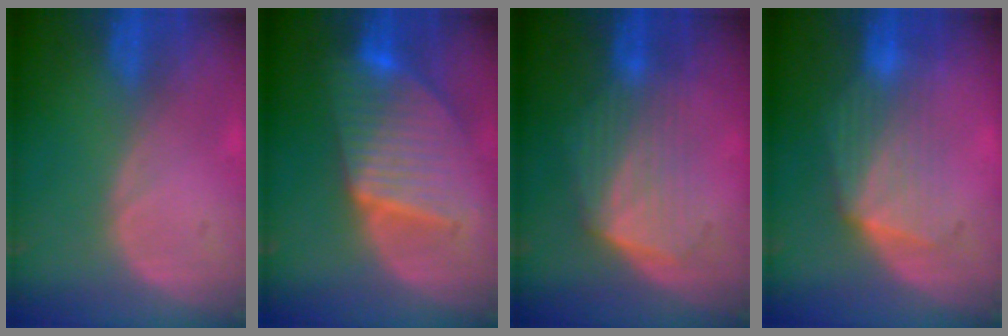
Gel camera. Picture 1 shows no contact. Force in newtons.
{"total": 10.0, "press": 10.0, "slide": 0.8}
{"total": 6.5, "press": 6.1, "slide": 2.1}
{"total": 7.1, "press": 6.6, "slide": 2.7}